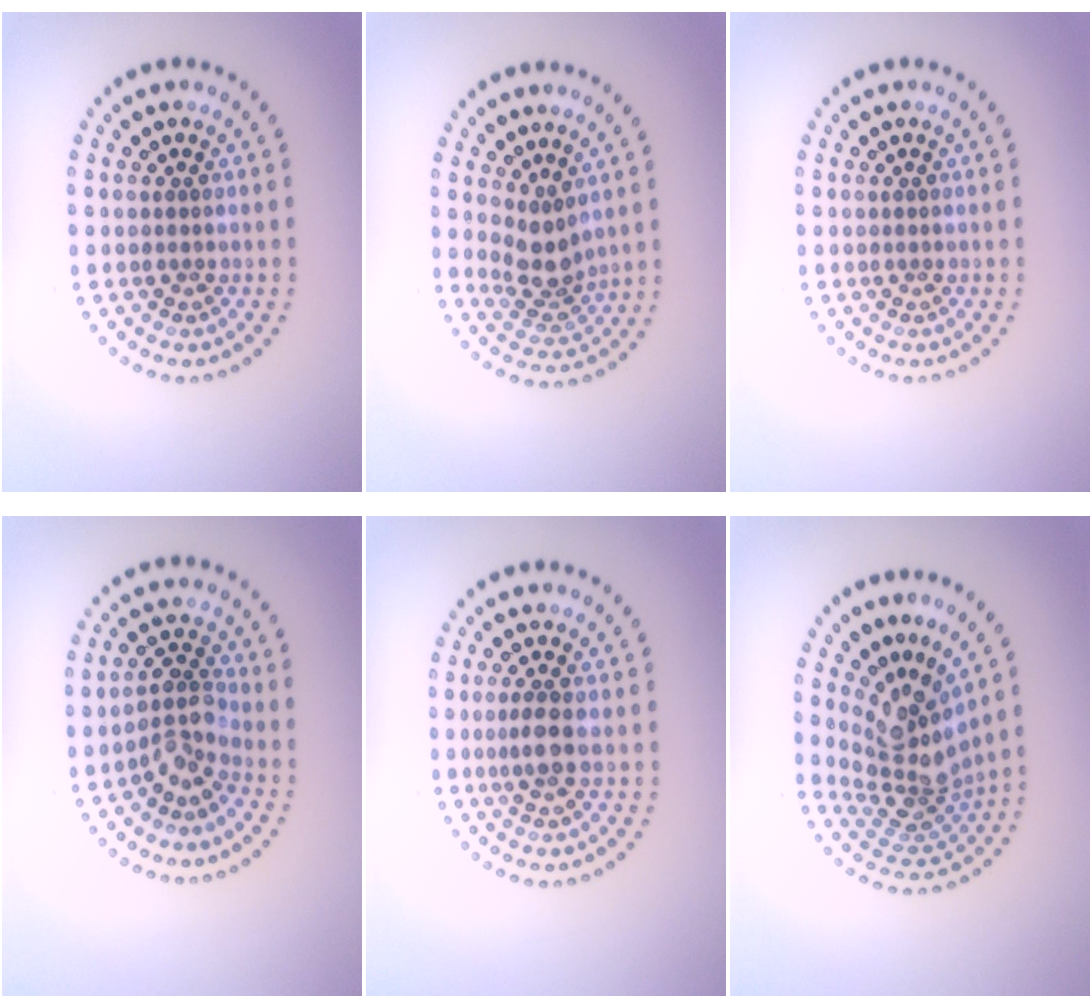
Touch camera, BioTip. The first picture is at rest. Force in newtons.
{"total": 2.9, "press": 2.2, "slide": 1.8}
{"total": 0.0}
{"total": 2.9, "press": 2.2, "slide": 1.8}
{"total": 1.9, "press": 1.7, "slide": 0.9}
{"total": 4.7, "press": 3.0, "slide": 3.5}